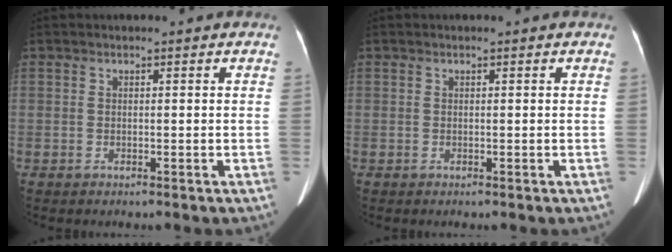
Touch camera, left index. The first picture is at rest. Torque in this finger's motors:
{"motor_torque": [0.01, -0.01, 0.02, 0.02]}